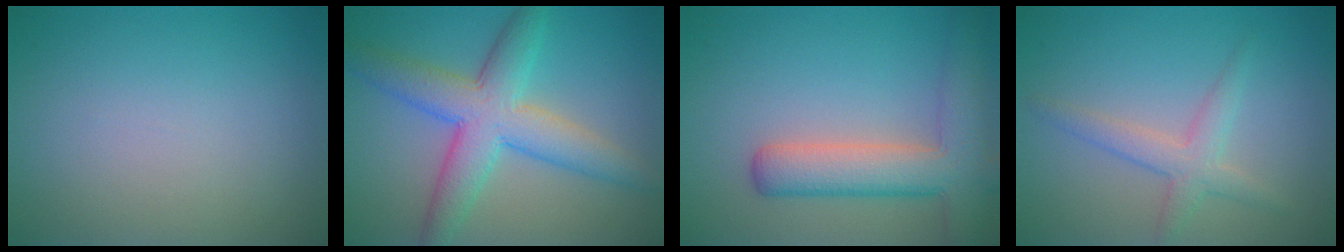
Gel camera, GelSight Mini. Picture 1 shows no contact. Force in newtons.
{"total": 7.0, "press": 7.0, "slide": 0.1}
{"total": 6.3, "press": 6.3, "slide": 0.3}
{"total": 2.6, "press": 2.6, "slide": 0.1}